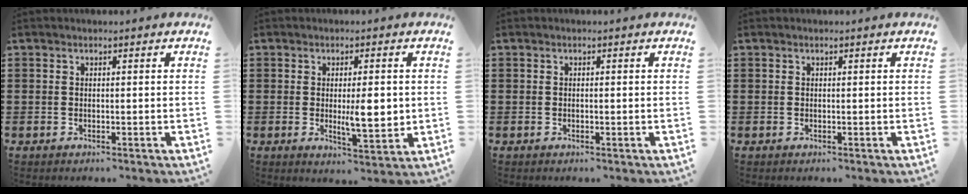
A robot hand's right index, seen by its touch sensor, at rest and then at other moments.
{"total": 5.7, "force": [0.1, 1.8, 5.4], "torque": [-0.080, -0.006, -0.001]}
{"total": 0.0}
{"total": 0.0}